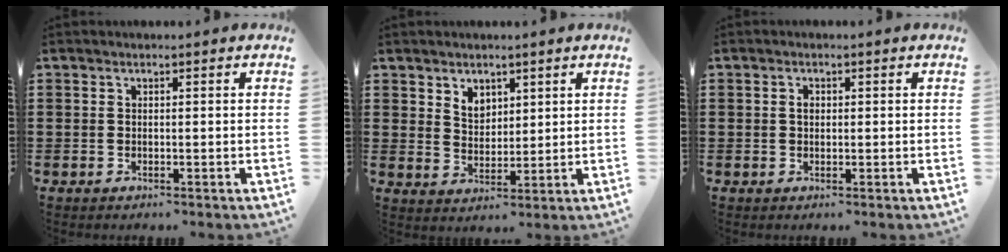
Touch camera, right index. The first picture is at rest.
{"total": 3.7, "force": [2.5, 2.5, 1.0], "torque": [-0.030, 0.007, 0.047]}
{"total": 1.3, "force": [0.2, 0.9, 0.9], "torque": [-0.020, 0.006, 0.002]}